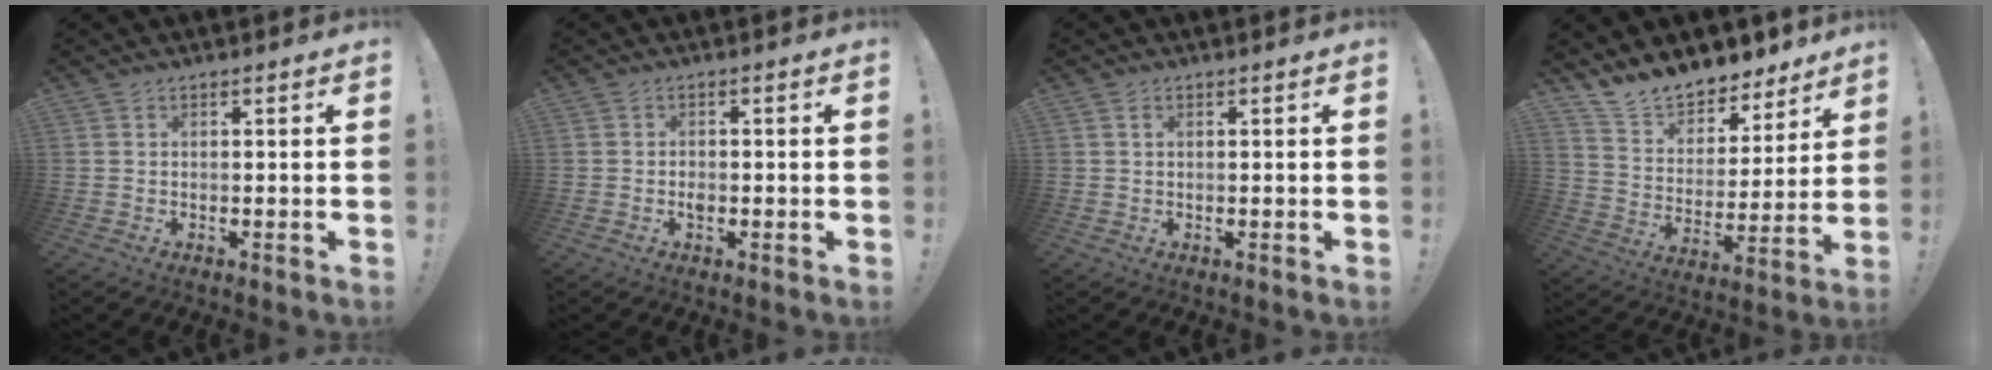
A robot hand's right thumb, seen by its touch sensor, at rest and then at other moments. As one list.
[{"total": 1.5, "force": [-0.6, 1.1, 0.8], "torque": [-0.007, 0.001, -0.012]}, {"total": 1.1, "force": [0.6, 0.6, 0.7], "torque": [-0.008, -0.001, 0.010]}, {"total": 12.2, "force": [11.4, 4.0, 1.5], "torque": [-0.044, -0.104, 0.208]}]